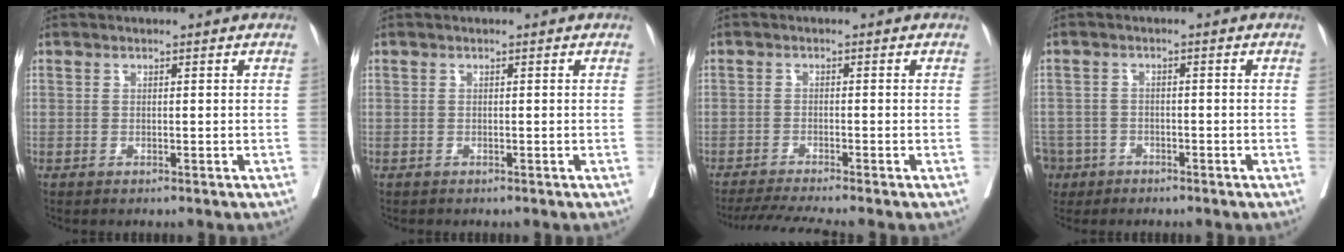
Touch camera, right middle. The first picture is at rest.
{"total": 0.0}
{"total": 5.7, "force": [-5.0, -1.2, 2.5], "torque": [-0.040, -0.019, -0.085]}
{"total": 7.4, "force": [-4.6, 5.6, 1.3], "torque": [-0.050, -0.001, -0.080]}